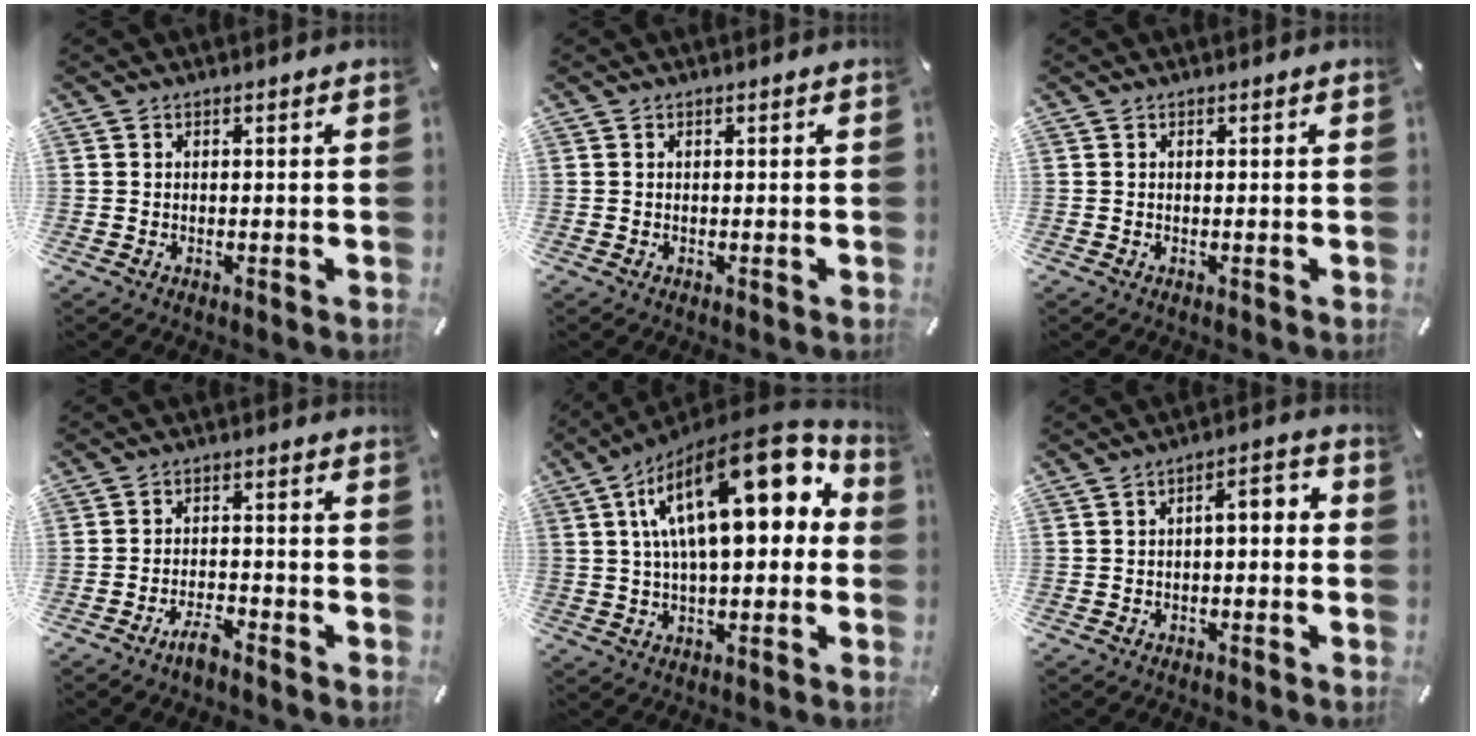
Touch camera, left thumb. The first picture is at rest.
{"total": 0.0}
{"total": 0.0}
{"total": 4.4, "force": [-3.7, 0.9, 2.2], "torque": [-0.050, 0.014, -0.073]}
{"total": 22.9, "force": [7.5, 9.8, 19.3], "torque": [-0.305, -0.035, 0.119]}
{"total": 4.7, "force": [-1.4, 2.2, 3.8], "torque": [-0.062, 0.016, -0.033]}